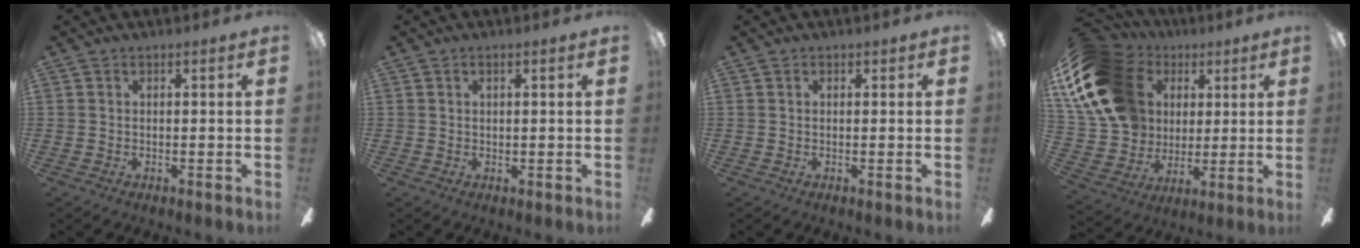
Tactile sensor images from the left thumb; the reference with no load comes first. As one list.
[{"total": 0.8, "force": [0.6, 0.3, 0.4], "torque": [-0.009, 0.001, 0.010]}, {"total": 0.7, "force": [0.5, 0.5, 0.1], "torque": [-0.003, 0.002, 0.010]}, {"total": 22.7, "force": [7.4, 17.4, 12.5], "torque": [-0.255, -0.013, 0.148]}]